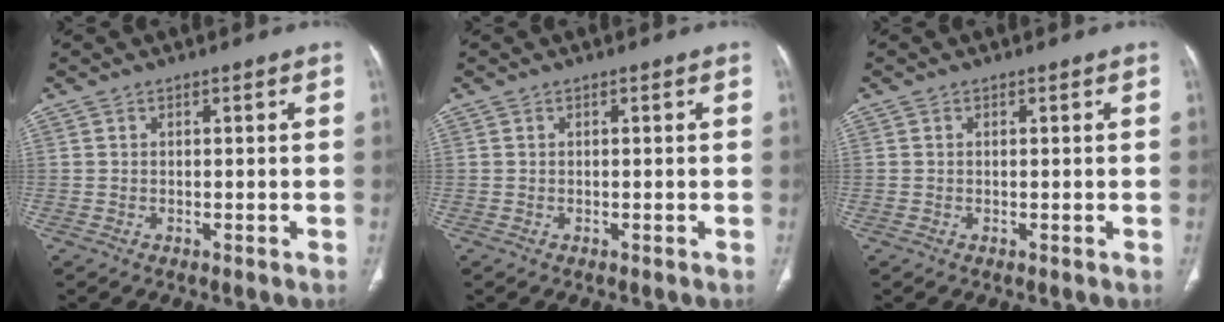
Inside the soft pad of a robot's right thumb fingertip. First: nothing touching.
{"total": 0.0}
{"total": 0.0}